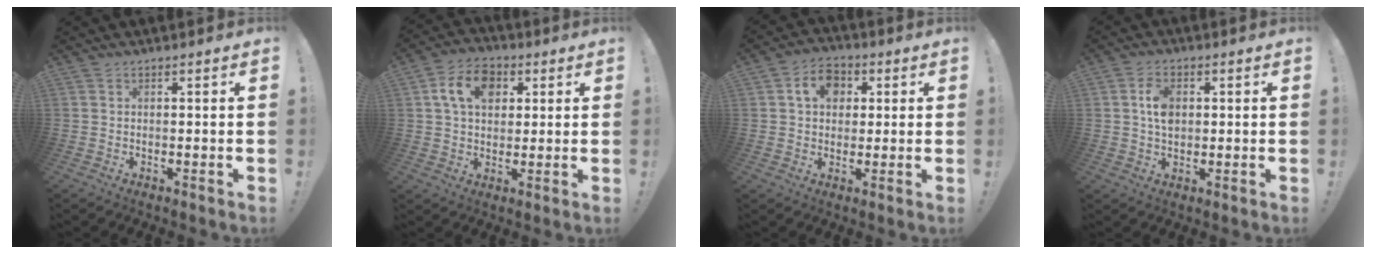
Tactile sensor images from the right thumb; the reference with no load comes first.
{"total": 11.6, "force": [3.6, 8.4, 7.0], "torque": [-0.116, 0.011, 0.070]}
{"total": 8.8, "force": [2.5, 6.9, 4.9], "torque": [-0.076, 0.009, 0.045]}
{"total": 6.2, "force": [0.7, 4.3, 4.4], "torque": [-0.069, 0.007, 0.014]}